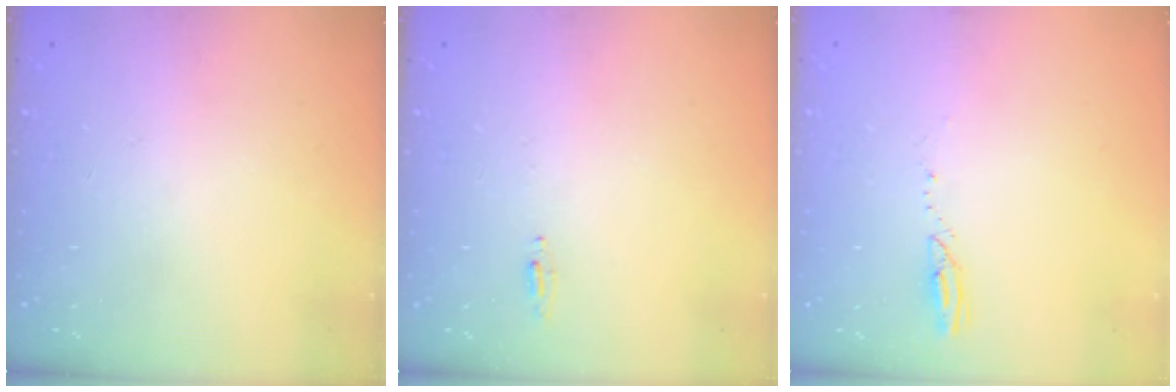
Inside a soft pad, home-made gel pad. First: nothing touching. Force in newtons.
{"total": 4.6, "press": 4.4, "slide": 1.6}
{"total": 2.4, "press": 2.4, "slide": 0.3}